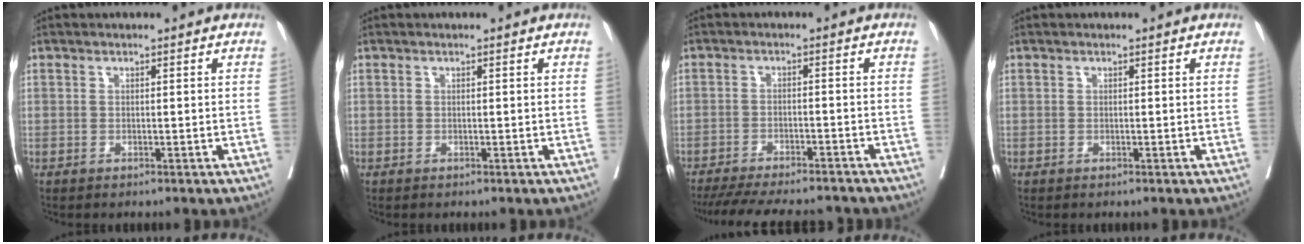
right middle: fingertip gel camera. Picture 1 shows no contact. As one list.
[{"total": 0.0}, {"total": 16.7, "force": [-14.9, 3.2, 6.7], "torque": [-0.144, -0.021, -0.206]}, {"total": 0.0}]